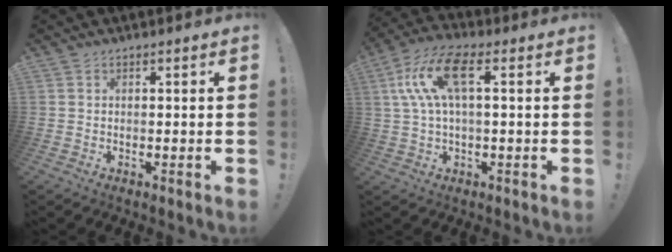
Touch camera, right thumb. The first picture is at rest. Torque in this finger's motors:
{"motor_torque": [0.34, 0.63, 1.44, 0.21, 0.53]}